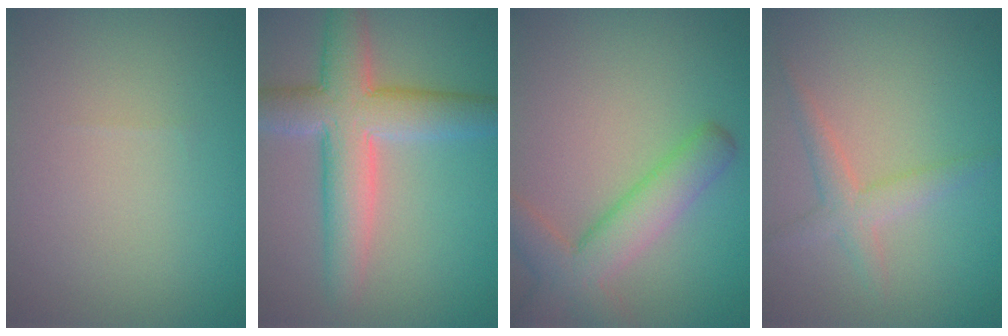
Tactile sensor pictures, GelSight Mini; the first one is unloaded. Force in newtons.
{"total": 6.9, "press": 6.9, "slide": 0.5}
{"total": 4.8, "press": 4.8, "slide": 0.3}
{"total": 2.2, "press": 2.2, "slide": 0.1}